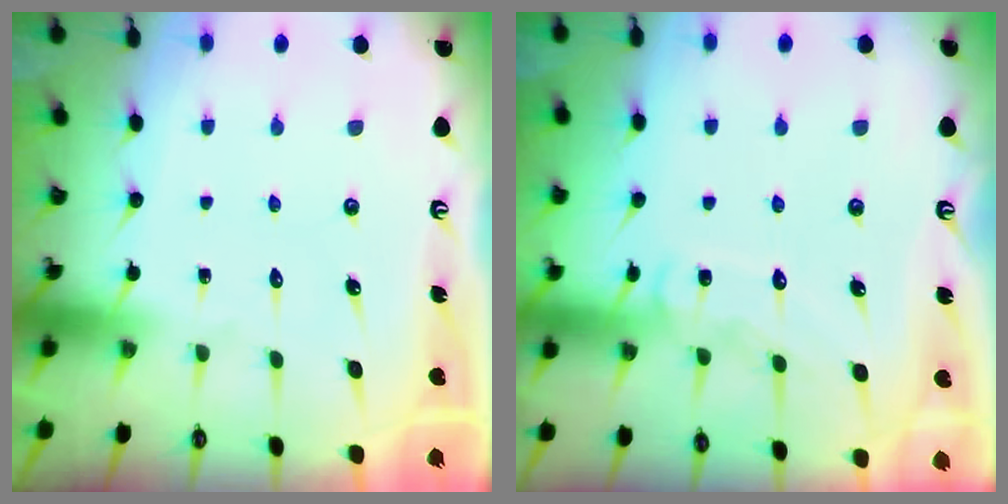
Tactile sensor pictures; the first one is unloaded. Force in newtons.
{"total": 9.4, "press": 9.4, "slide": 0.7}